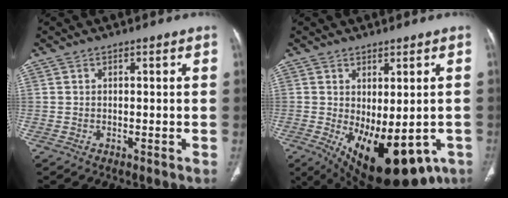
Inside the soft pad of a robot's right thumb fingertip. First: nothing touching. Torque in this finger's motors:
{"motor_torque": [-0.38, 1.62, 0.12, 0.06, 0.13]}